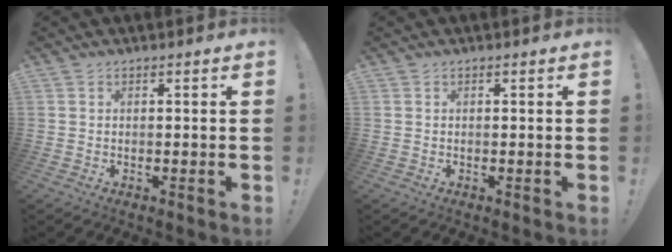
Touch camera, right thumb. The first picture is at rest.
{"total": 0.0}